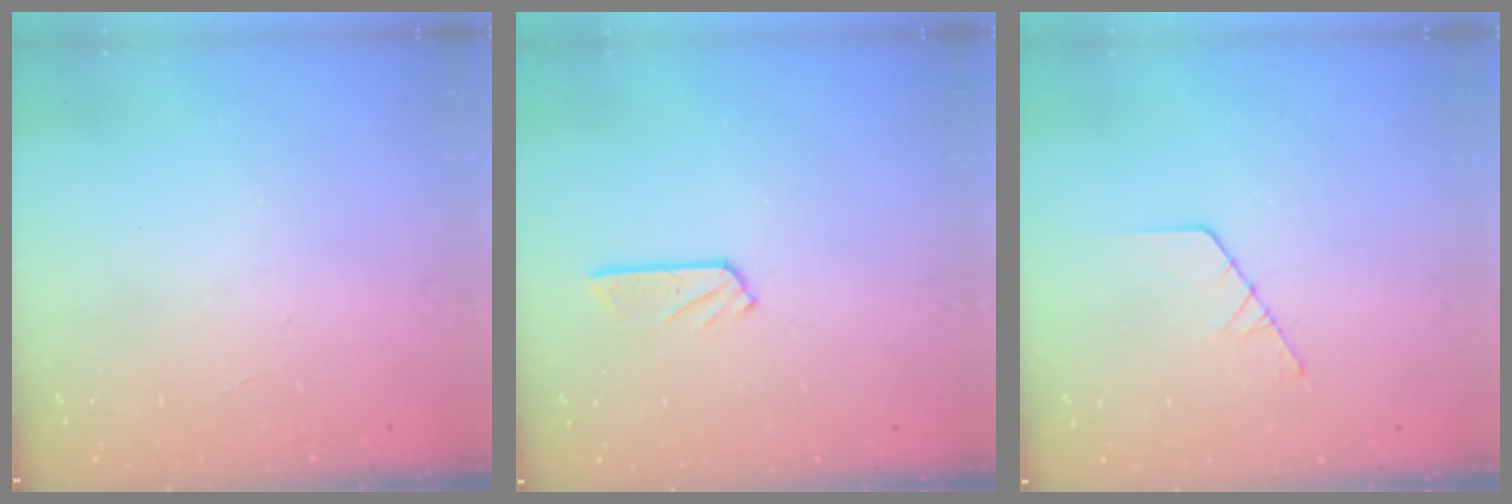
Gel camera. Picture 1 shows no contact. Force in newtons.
{"total": 5.4, "press": 5.3, "slide": 0.5}
{"total": 2.9, "press": 2.9, "slide": 0.3}